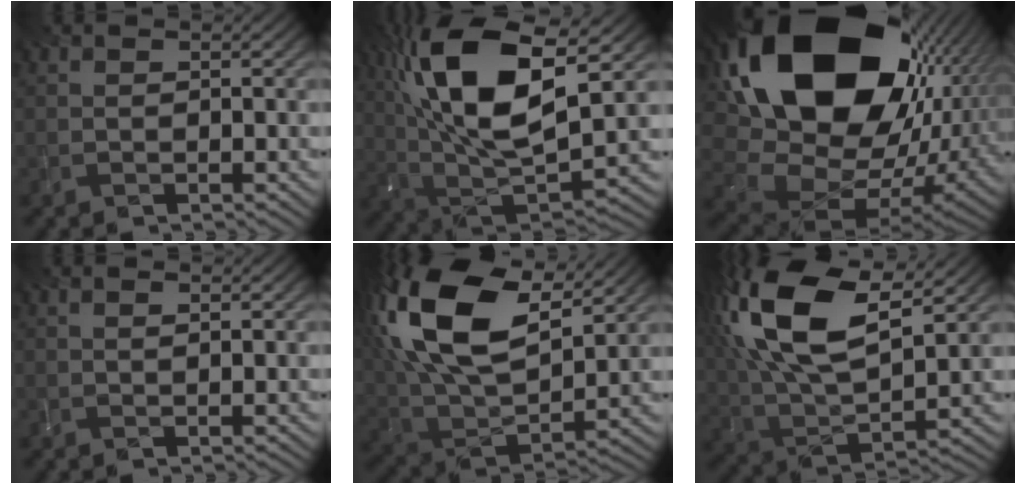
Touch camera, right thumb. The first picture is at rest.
{"total": 17.2, "force": [5.6, 7.1, 14.6], "torque": [-0.311, 0.017, 0.100]}
{"total": 22.4, "force": [6.9, 15.0, 15.1], "torque": [-0.319, -0.048, 0.167]}
{"total": 0.9, "force": [0.5, 0.3, 0.7], "torque": [-0.014, 0.001, 0.010]}
{"total": 19.6, "force": [8.5, 10.2, 14.4], "torque": [-0.341, 0.046, 0.145]}
{"total": 18.4, "force": [7.8, 8.5, 14.3], "torque": [-0.337, 0.046, 0.129]}